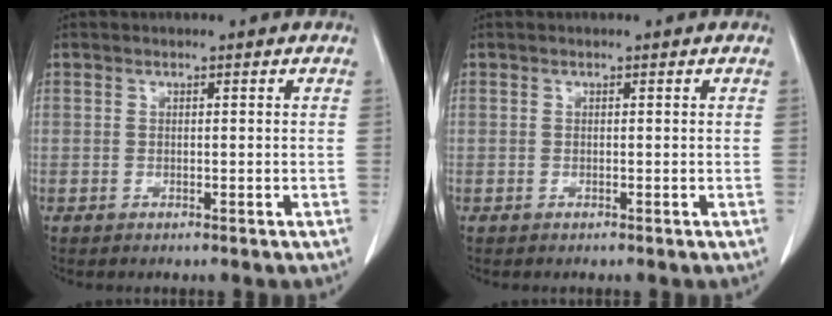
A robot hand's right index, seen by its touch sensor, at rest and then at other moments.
{"total": 0.0}